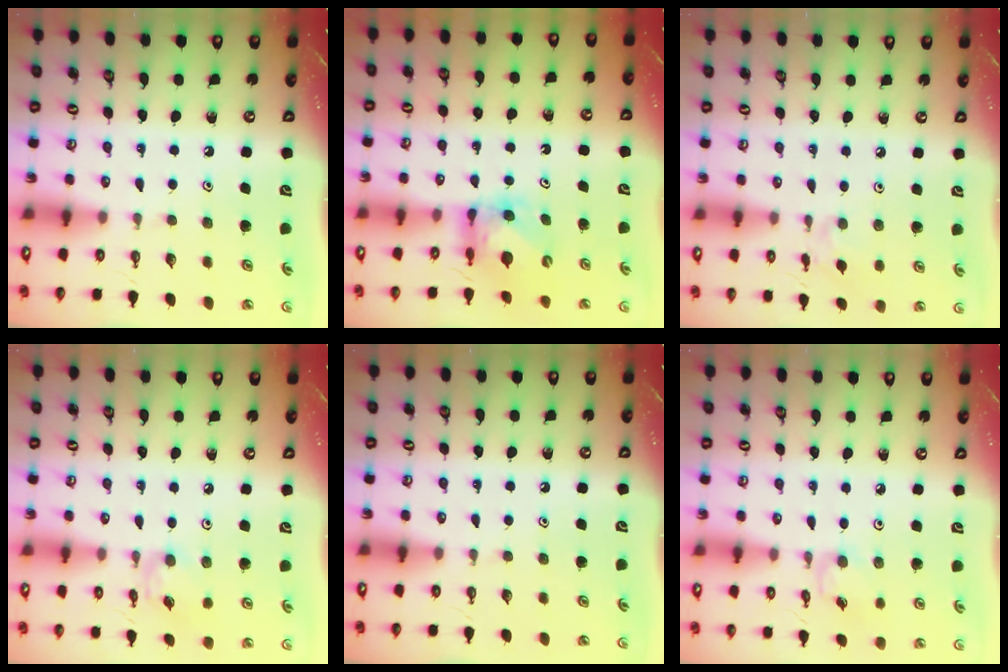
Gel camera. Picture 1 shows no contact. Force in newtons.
{"total": 5.6, "press": 5.6, "slide": 0.6}
{"total": 2.8, "press": 2.8, "slide": 0.1}
{"total": 5.0, "press": 5.0, "slide": 0.2}
{"total": 0.0}
{"total": 2.9, "press": 2.9, "slide": 0.1}